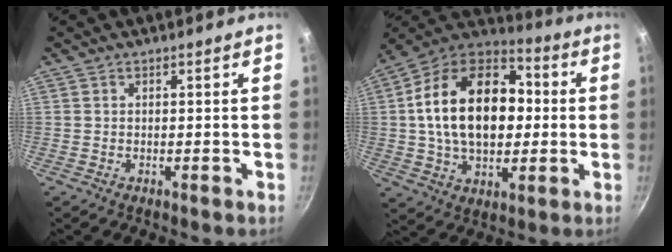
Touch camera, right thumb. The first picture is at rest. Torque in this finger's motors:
{"motor_torque": [0.77, 4.24, 1.52, -0.18, 0.23]}